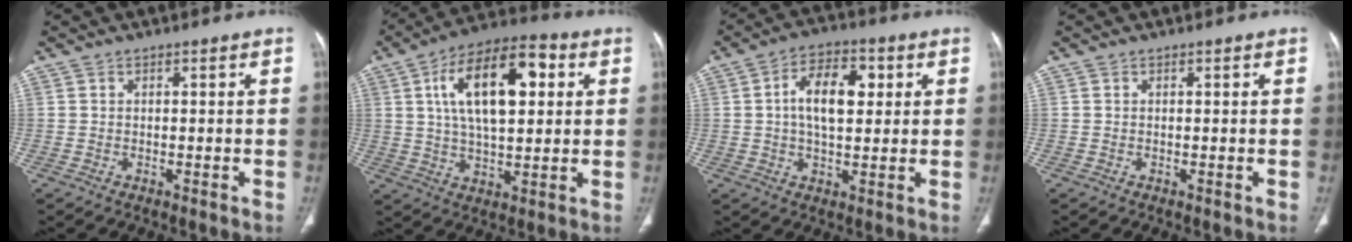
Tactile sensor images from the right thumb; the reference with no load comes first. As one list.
[{"total": 18.1, "force": [4.8, 8.5, 15.3], "torque": [-0.240, 0.010, 0.075]}, {"total": 10.5, "force": [2.0, 5.7, 8.6], "torque": [-0.131, 0.011, 0.030]}, {"total": 0.0}]